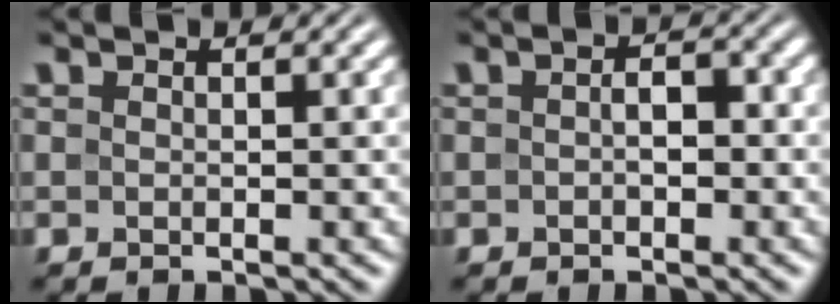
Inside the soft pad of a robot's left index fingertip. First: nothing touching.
{"total": 1.8, "force": [-0.2, 1.1, 1.4], "torque": [-0.023, 0.003, -0.006]}